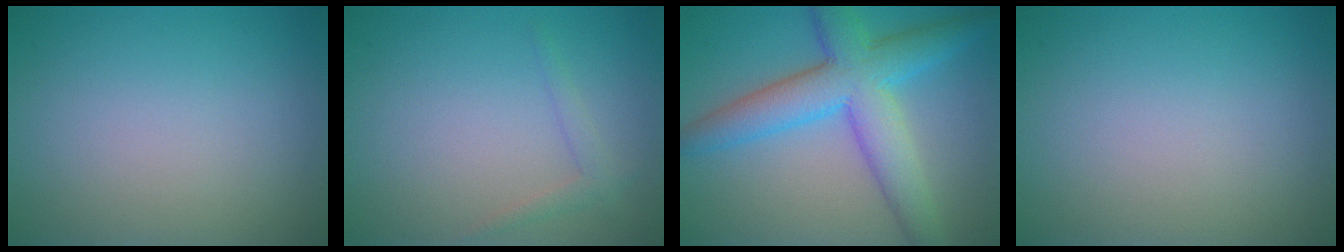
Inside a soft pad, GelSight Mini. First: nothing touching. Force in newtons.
{"total": 1.2, "press": 1.2, "slide": 0.1}
{"total": 7.7, "press": 7.7, "slide": 0.2}
{"total": 0.0}